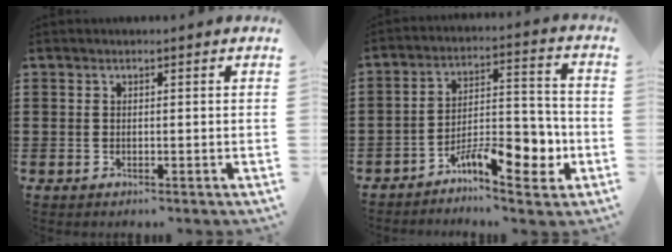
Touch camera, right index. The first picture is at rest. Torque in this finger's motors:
{"motor_torque": [1.47, -0.66, 0.31, 0.14]}